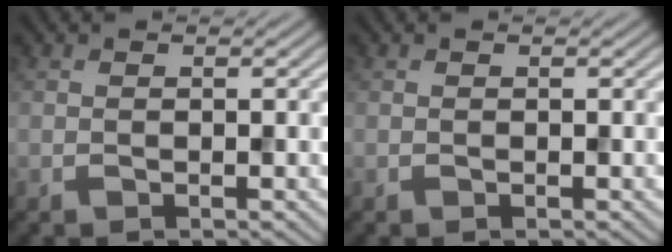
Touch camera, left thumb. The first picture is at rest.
{"total": 0.0}